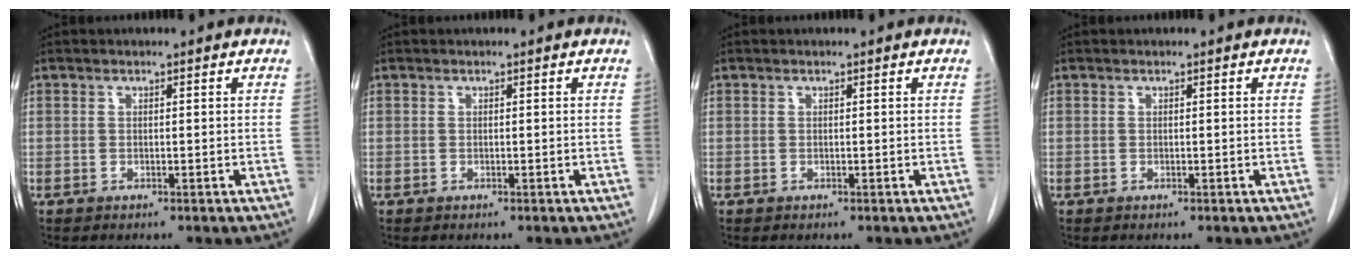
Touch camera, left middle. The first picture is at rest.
{"total": 0.0}
{"total": 0.0}
{"total": 0.0}